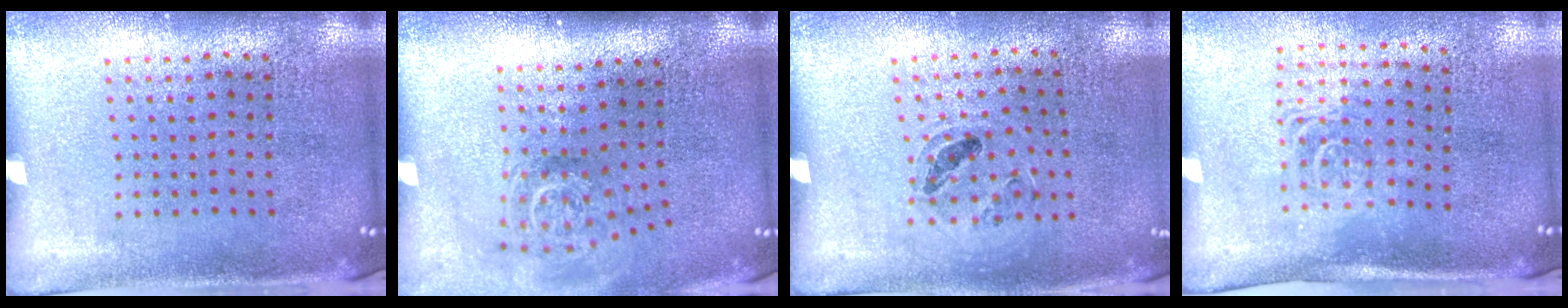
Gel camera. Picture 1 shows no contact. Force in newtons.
{"total": 1.9, "press": 1.3, "slide": 1.4}
{"total": 0.9, "press": 0.9, "slide": 0.3}
{"total": 1.6, "press": 1.3, "slide": 1.0}